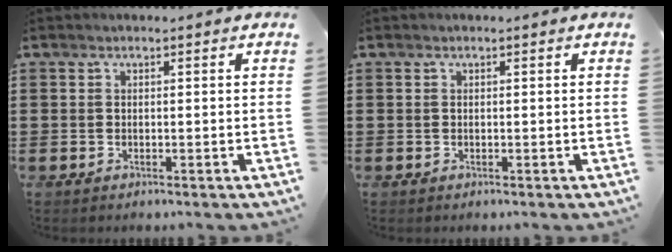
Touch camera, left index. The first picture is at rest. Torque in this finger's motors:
{"motor_torque": [-0.49, 0.57, -0.09, -0.01]}